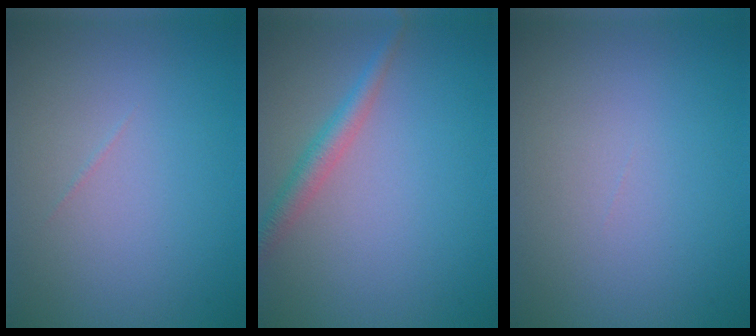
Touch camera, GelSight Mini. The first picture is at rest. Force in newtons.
{"total": 2.4, "press": 2.4, "slide": 0.1}
{"total": 0.0}